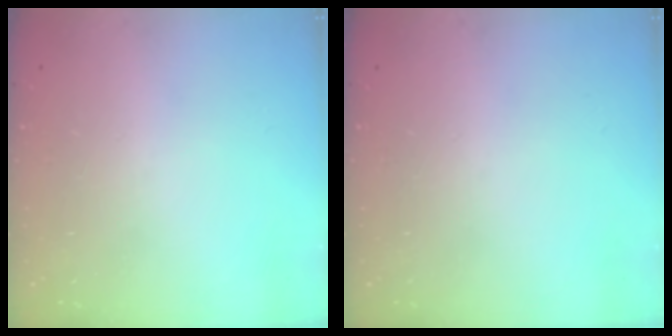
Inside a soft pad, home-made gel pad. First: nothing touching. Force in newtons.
{"total": 0.0}